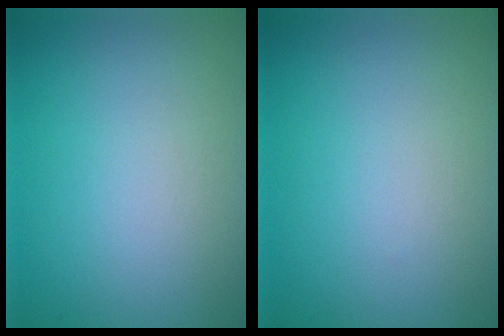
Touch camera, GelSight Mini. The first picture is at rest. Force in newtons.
{"total": 0.0}